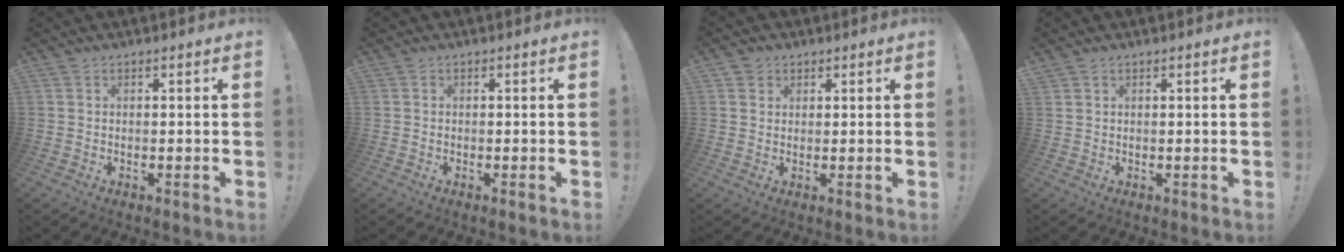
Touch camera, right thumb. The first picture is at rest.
{"total": 0.0}
{"total": 2.3, "force": [1.2, 2.0, 0.2], "torque": [0.004, -0.004, 0.019]}
{"total": 0.5, "force": [0.5, 0.1, 0.3], "torque": [-0.009, 0.001, 0.010]}